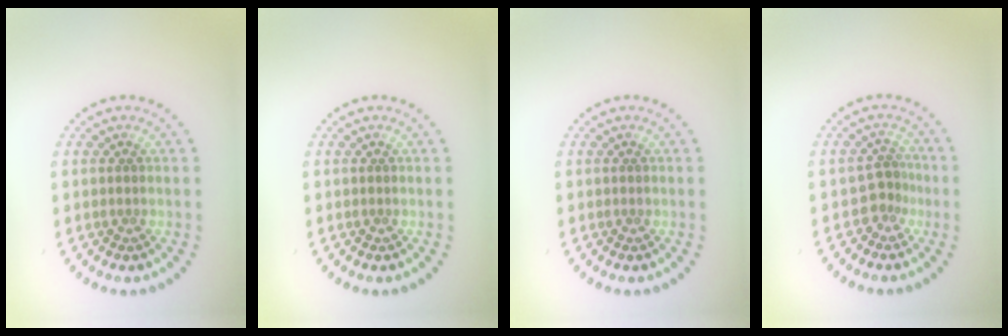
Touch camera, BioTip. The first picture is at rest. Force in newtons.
{"total": 0.0}
{"total": 0.0}
{"total": 2.0, "press": 1.5, "slide": 1.3}